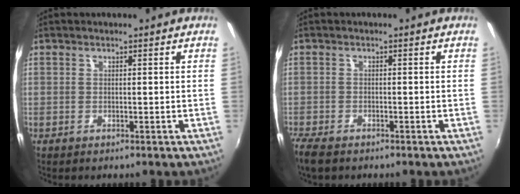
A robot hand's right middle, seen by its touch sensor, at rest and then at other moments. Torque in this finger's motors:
{"motor_torque": [0.73, -0.67, 0.03, 0.01]}